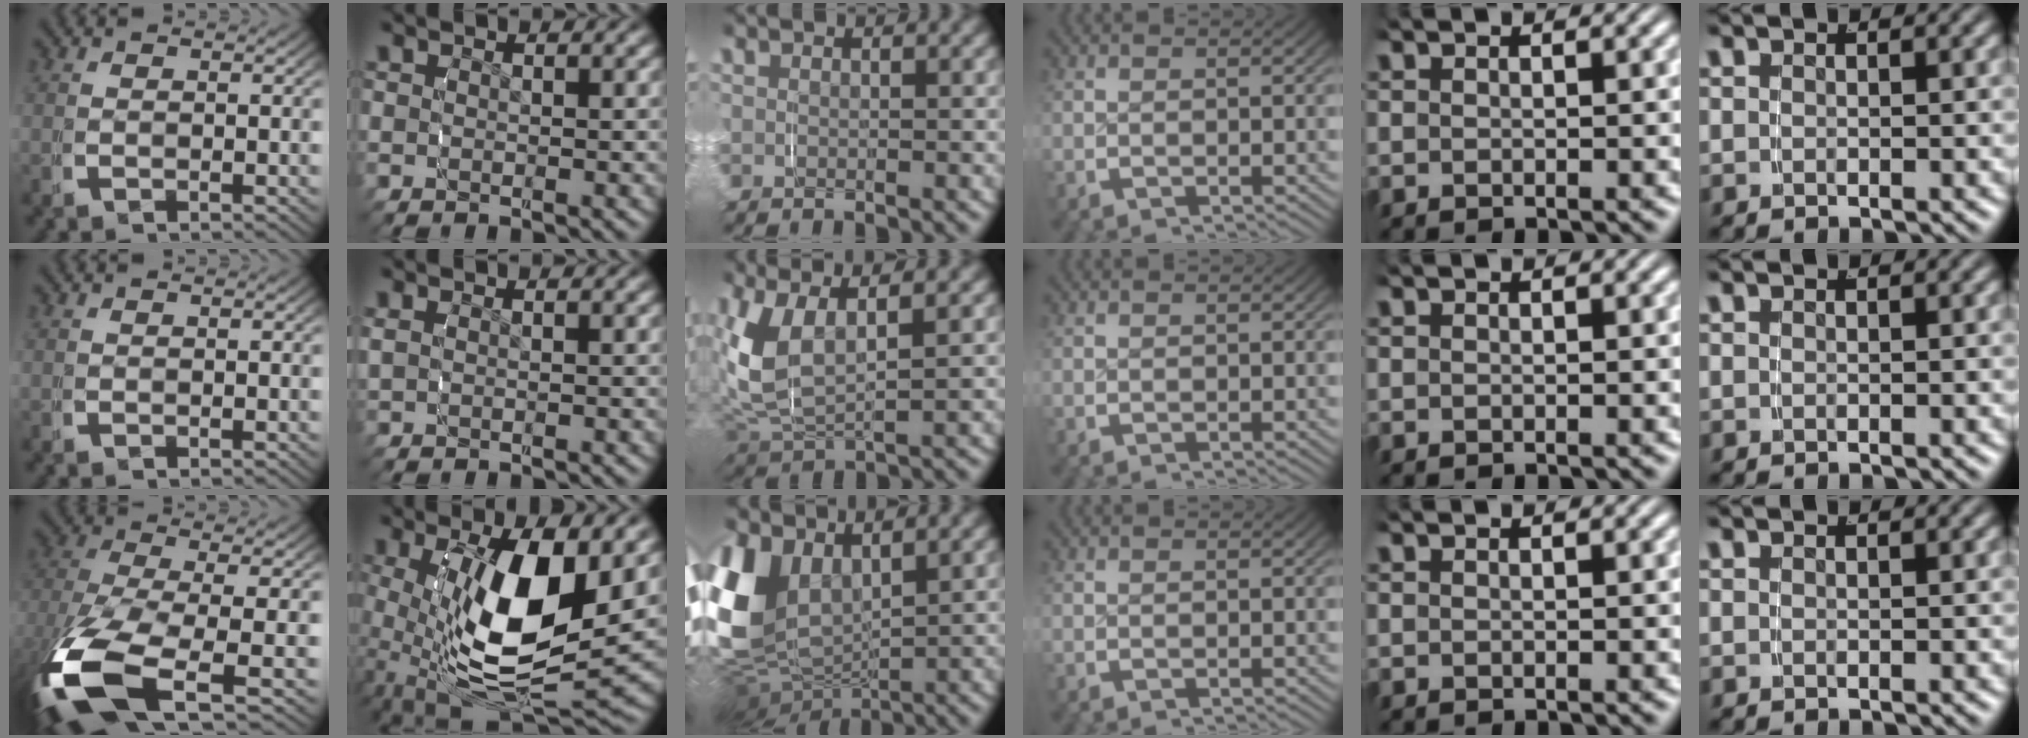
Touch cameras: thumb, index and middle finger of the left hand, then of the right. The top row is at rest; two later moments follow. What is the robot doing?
{"motion": "grasp_and_lifting", "object": "fork"}